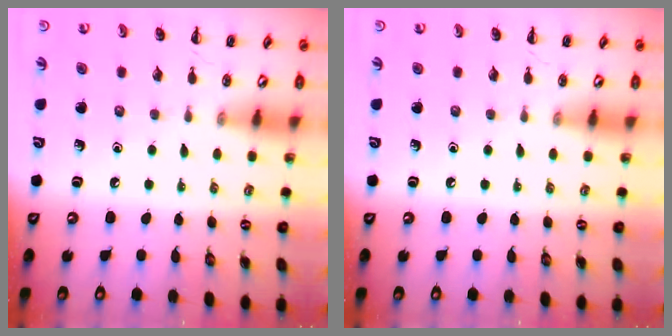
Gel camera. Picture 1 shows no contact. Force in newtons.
{"total": 0.0}